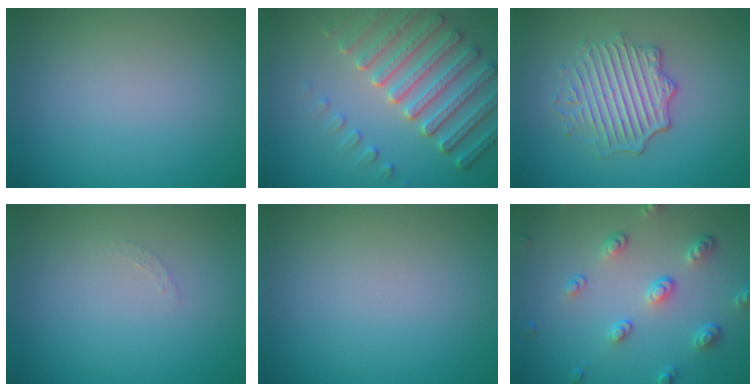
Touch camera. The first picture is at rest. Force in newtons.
{"total": 6.4, "press": 5.2, "slide": 3.8}
{"total": 4.5, "press": 3.9, "slide": 2.3}
{"total": 0.7, "press": 0.7, "slide": 0.1}
{"total": 0.0}
{"total": 3.9, "press": 3.0, "slide": 2.5}